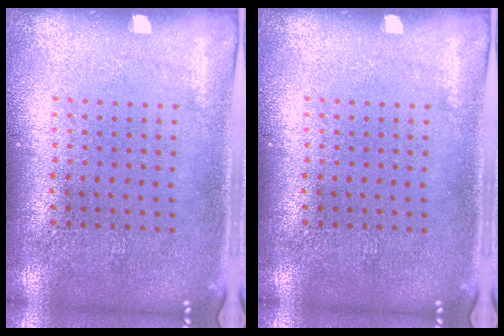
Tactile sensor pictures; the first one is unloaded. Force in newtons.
{"total": 0.0}